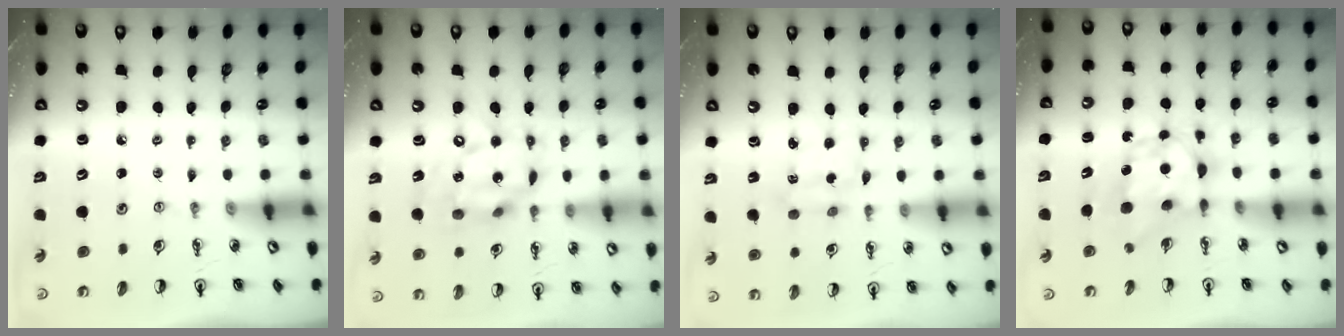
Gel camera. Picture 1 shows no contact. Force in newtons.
{"total": 14.2, "press": 14.1, "slide": 1.0}
{"total": 2.1, "press": 2.0, "slide": 0.8}
{"total": 7.1, "press": 7.1, "slide": 0.6}